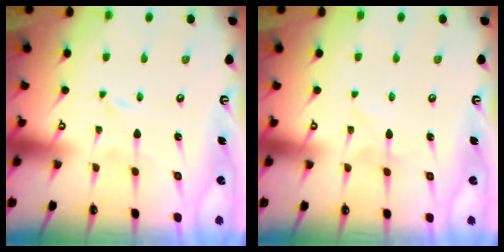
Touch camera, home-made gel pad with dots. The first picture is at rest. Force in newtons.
{"total": 2.4, "press": 2.3, "slide": 0.3}